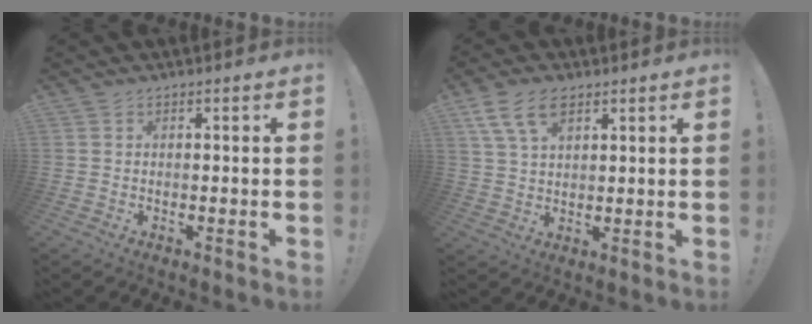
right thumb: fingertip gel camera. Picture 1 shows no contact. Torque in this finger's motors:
{"motor_torque": [-0.03, 0.06, 0.00, 0.01, 0.19]}